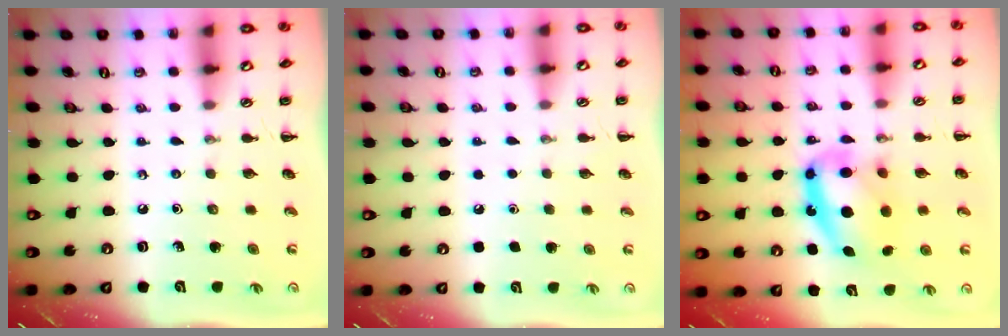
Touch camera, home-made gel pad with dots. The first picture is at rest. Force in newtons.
{"total": 1.7, "press": 1.6, "slide": 0.1}
{"total": 12.5, "press": 12.1, "slide": 3.1}